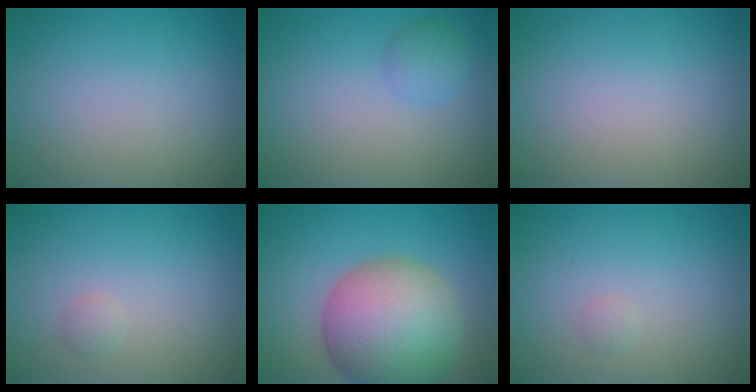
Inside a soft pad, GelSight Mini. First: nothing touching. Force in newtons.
{"total": 1.7, "press": 1.7, "slide": 0.0}
{"total": 0.0}
{"total": 0.7, "press": 0.7, "slide": 0.0}
{"total": 12.0, "press": 12.0, "slide": 0.5}
{"total": 0.6, "press": 0.6, "slide": 0.0}